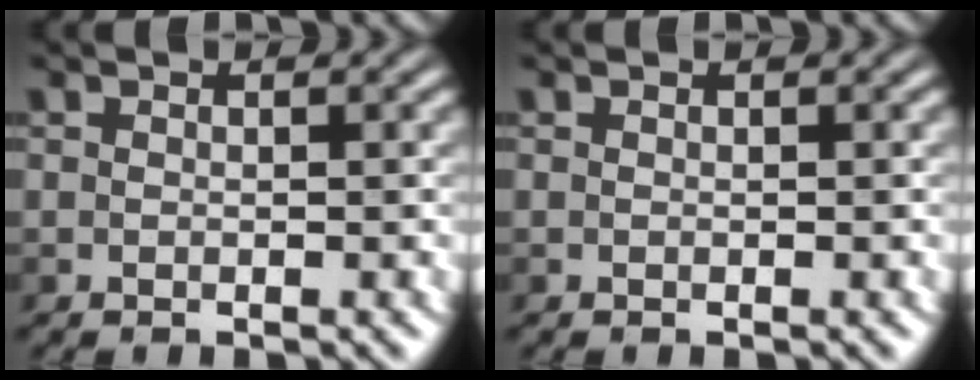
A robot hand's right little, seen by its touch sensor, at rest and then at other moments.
{"total": 0.0}